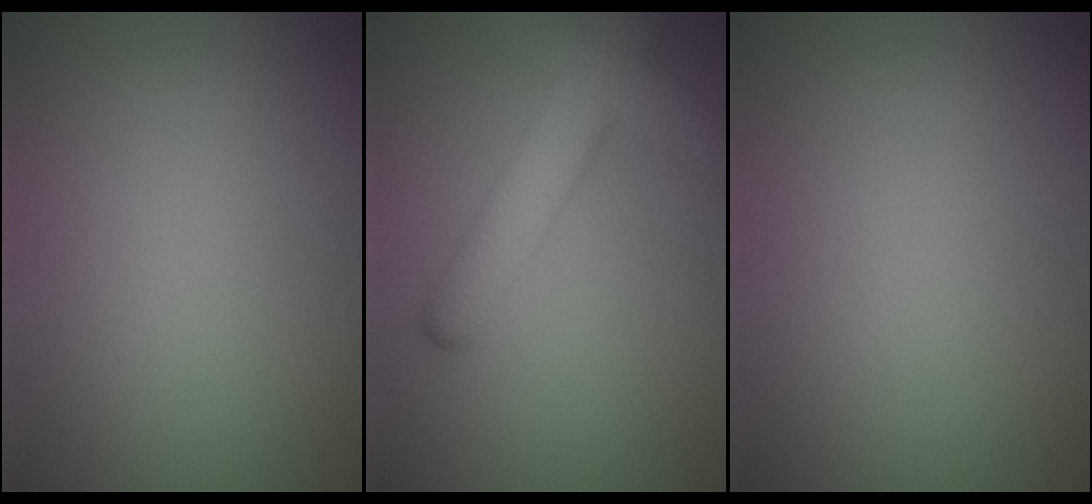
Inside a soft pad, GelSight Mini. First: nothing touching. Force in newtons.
{"total": 6.5, "press": 6.5, "slide": 0.3}
{"total": 0.0}